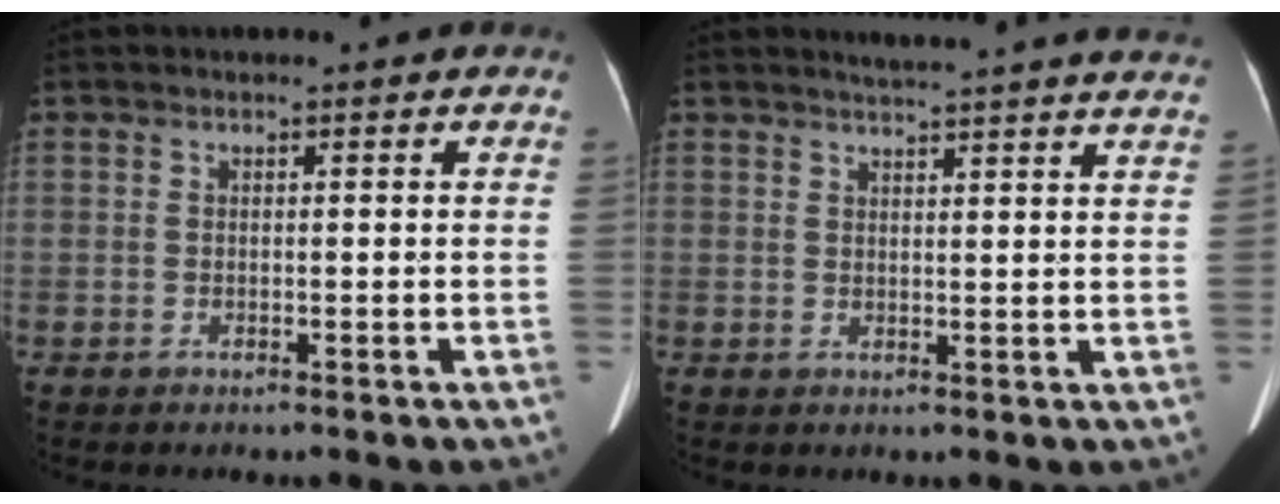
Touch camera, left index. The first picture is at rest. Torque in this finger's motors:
{"motor_torque": [0.25, -1.63, 0.02, 0.01]}